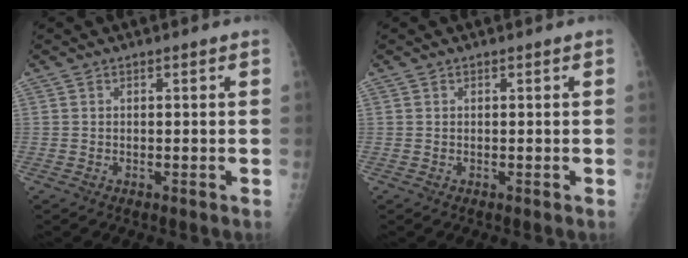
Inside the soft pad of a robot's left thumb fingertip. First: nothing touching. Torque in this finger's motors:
{"motor_torque": [0.22, -0.05, 0.02, 0.04, 0.03]}